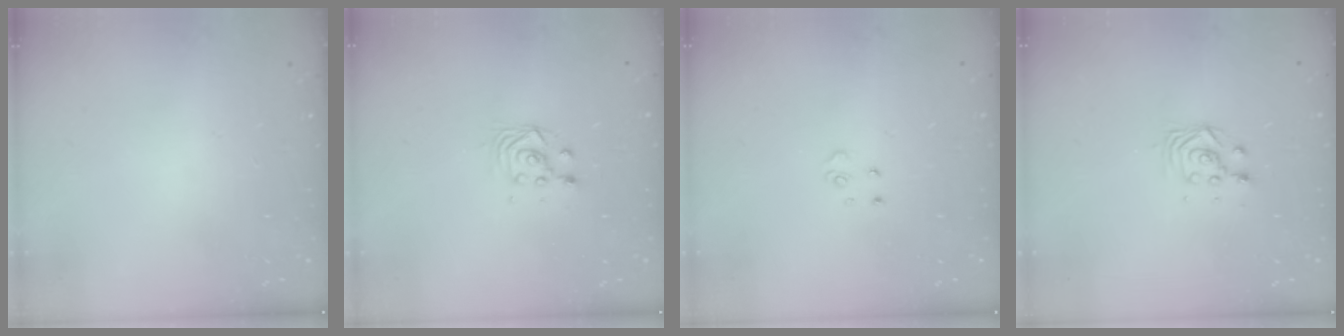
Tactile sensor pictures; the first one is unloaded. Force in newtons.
{"total": 3.0, "press": 3.0, "slide": 0.1}
{"total": 2.6, "press": 2.6, "slide": 0.3}
{"total": 3.1, "press": 3.1, "slide": 0.0}